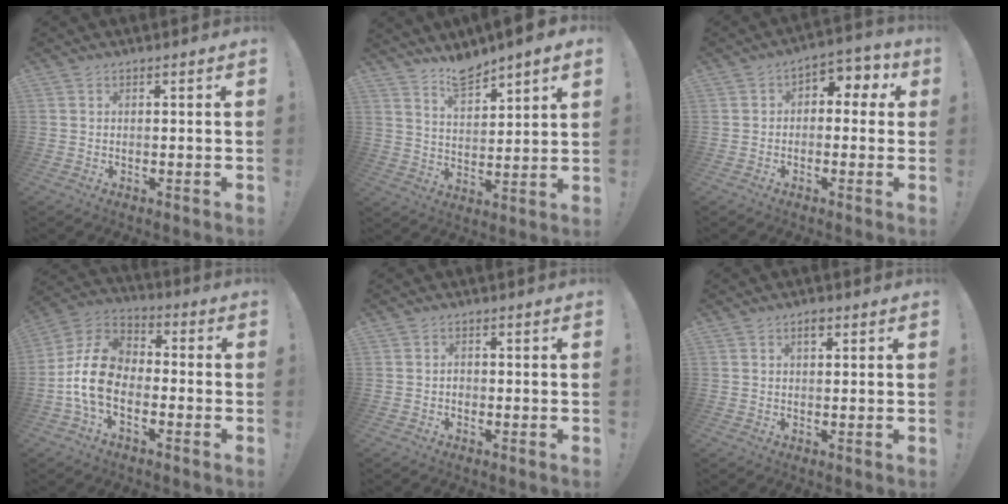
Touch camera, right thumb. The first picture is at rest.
{"total": 7.6, "force": [6.7, 1.7, 3.1], "torque": [-0.054, -0.045, 0.121]}
{"total": 4.6, "force": [-0.5, 3.8, 2.5], "torque": [-0.025, 0.011, -0.009]}
{"total": 13.9, "force": [-4.0, 9.6, 9.2], "torque": [-0.177, 0.038, -0.064]}
{"total": 1.3, "force": [-0.8, 1.0, 0.3], "torque": [-0.007, 0.006, -0.014]}
{"total": 2.4, "force": [1.1, 1.3, 1.7], "torque": [-0.016, -0.004, 0.015]}